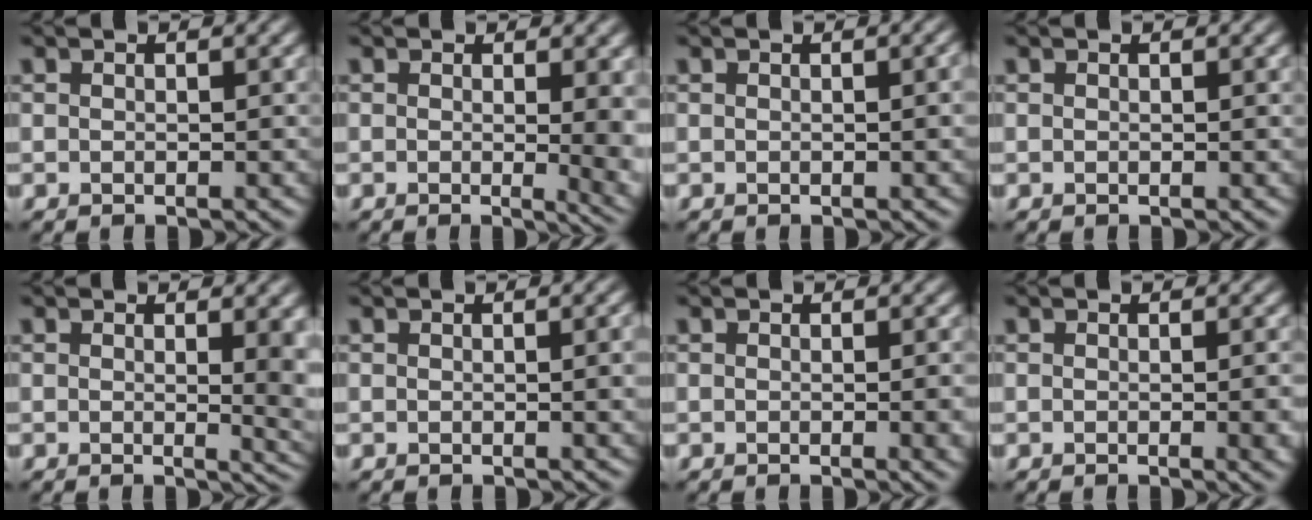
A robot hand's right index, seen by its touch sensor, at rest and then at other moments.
{"total": 6.5, "force": [0.1, 3.0, 5.8], "torque": [-0.022, -0.001, -0.004]}
{"total": 2.0, "force": [0.1, 0.5, 1.9], "torque": [-0.018, 0.004, -0.001]}
{"total": 0.0}
{"total": 5.8, "force": [0.7, 2.5, 5.2], "torque": [-0.030, -0.006, 0.014]}
{"total": 2.6, "force": [0.1, 0.8, 2.5], "torque": [-0.026, 0.002, -0.002]}
{"total": 2.8, "force": [-0.3, 0.8, 2.6], "torque": [-0.025, -0.001, -0.005]}
{"total": 3.4, "force": [-0.4, 1.1, 3.2], "torque": [-0.029, -0.002, -0.003]}